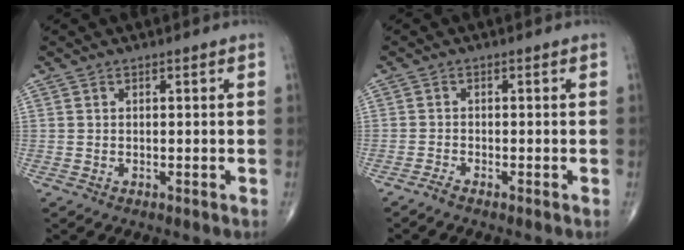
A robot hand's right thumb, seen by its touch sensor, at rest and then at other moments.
{"total": 1.1, "force": [-1.0, -0.1, 0.5], "torque": [-0.020, 0.001, -0.025]}